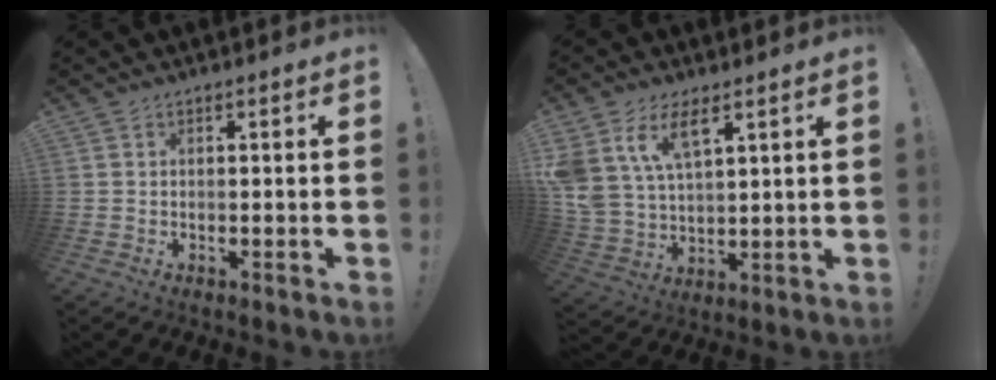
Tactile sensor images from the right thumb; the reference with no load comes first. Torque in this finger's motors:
{"motor_torque": [2.02, 2.40, 1.60, 0.77, 0.13]}